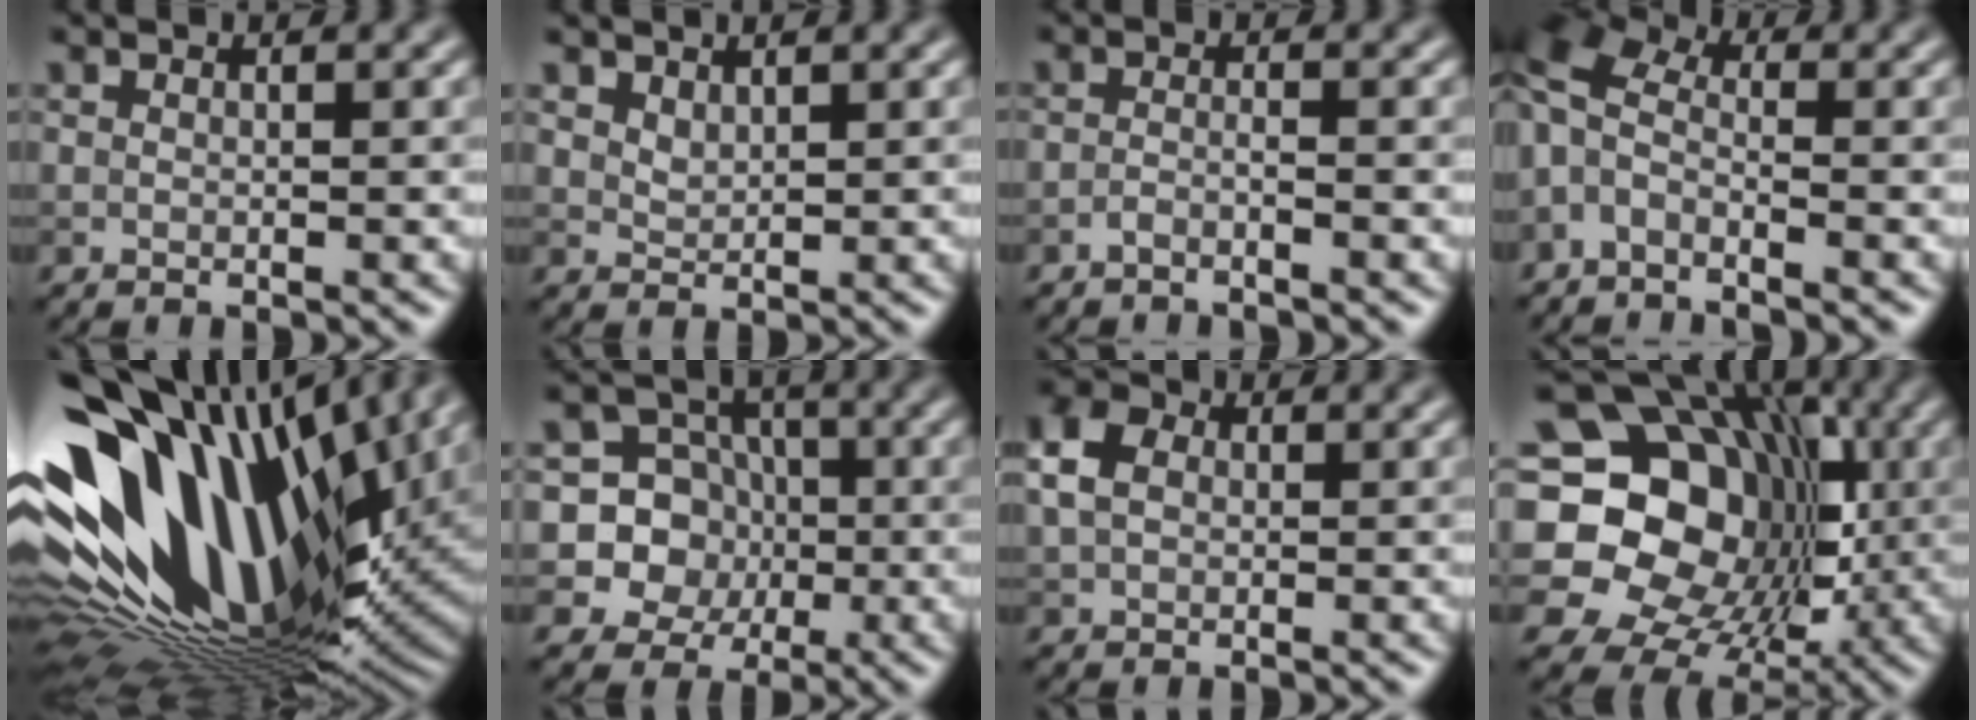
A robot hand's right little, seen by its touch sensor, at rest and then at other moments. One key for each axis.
{"total": 1.7, "fx": 1.2, "fy": 0.9, "fz": 0.7, "tx": -0.021, "ty": -0.007, "tz": 0.038}
{"total": 1.4, "fx": -1.3, "fy": -0.2, "fz": 0.5, "tx": -0.009, "ty": 0.003, "tz": -0.024}
{"total": 4.7, "fx": -1.5, "fy": 2.6, "fz": 3.6, "tx": -0.069, "ty": 0.013, "tz": -0.037}
{"total": 18.6, "fx": 4.3, "fy": 10.7, "fz": 14.6, "tx": -0.258, "ty": 0.005, "tz": 0.076}
{"total": 6.8, "fx": -0.6, "fy": 6.4, "fz": 2.1, "tx": -0.029, "ty": 0.023, "tz": -0.040}
{"total": 4.1, "fx": 0.4, "fy": 3.1, "fz": 2.6, "tx": -0.074, "ty": 0.015, "tz": 0.003}
{"total": 19.0, "fx": 0.8, "fy": 16.4, "fz": 9.6, "tx": -0.164, "ty": 0.021, "tz": -0.004}